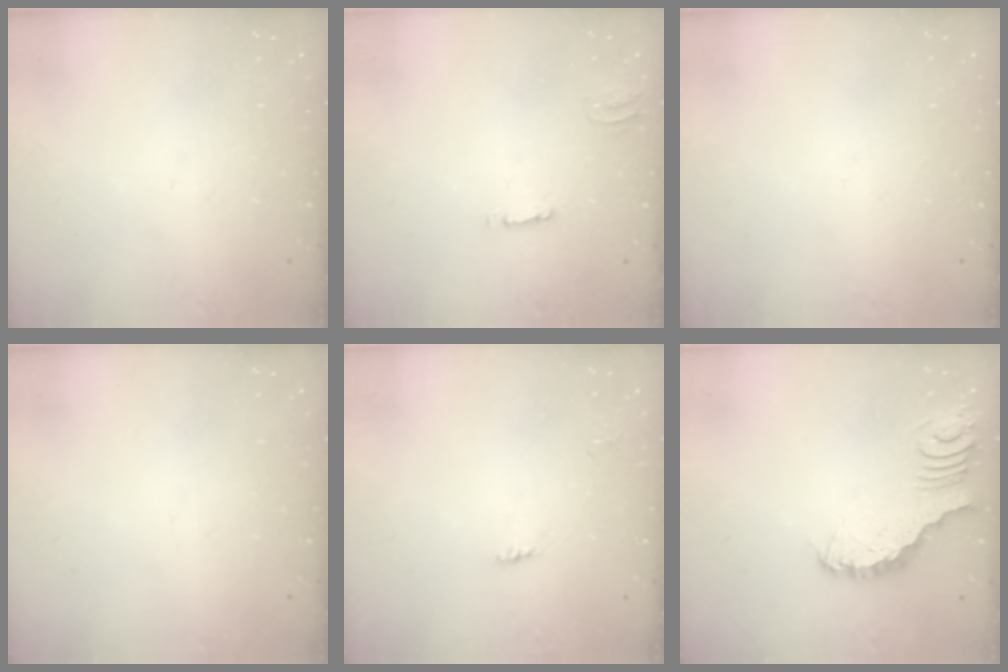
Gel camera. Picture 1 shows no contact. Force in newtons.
{"total": 2.5, "press": 2.5, "slide": 0.2}
{"total": 0.0}
{"total": 0.0}
{"total": 2.9, "press": 2.9, "slide": 0.3}
{"total": 4.9, "press": 4.9, "slide": 0.4}